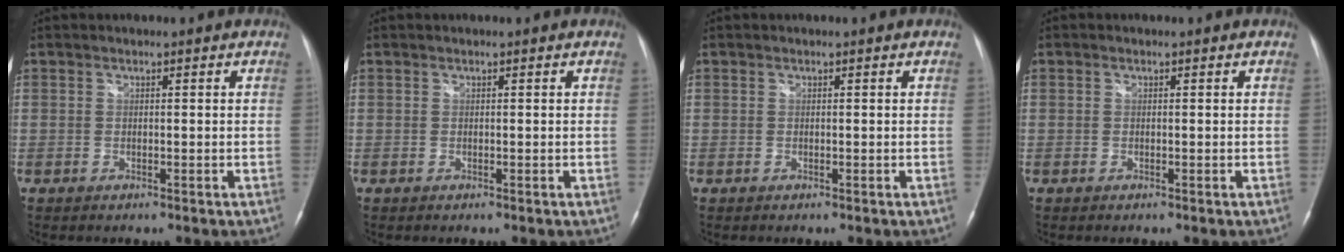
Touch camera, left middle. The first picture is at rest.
{"total": 0.0}
{"total": 0.0}
{"total": 0.0}